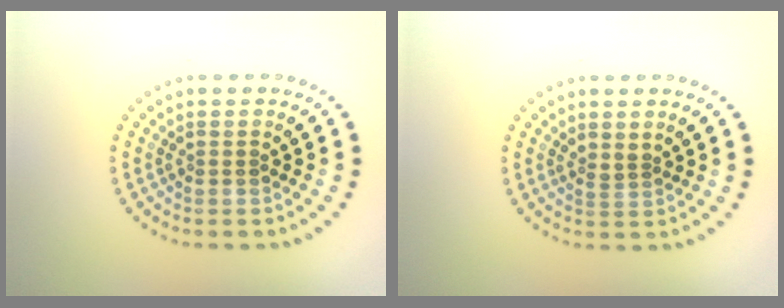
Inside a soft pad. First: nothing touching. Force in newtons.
{"total": 1.0, "press": 0.7, "slide": 0.7}